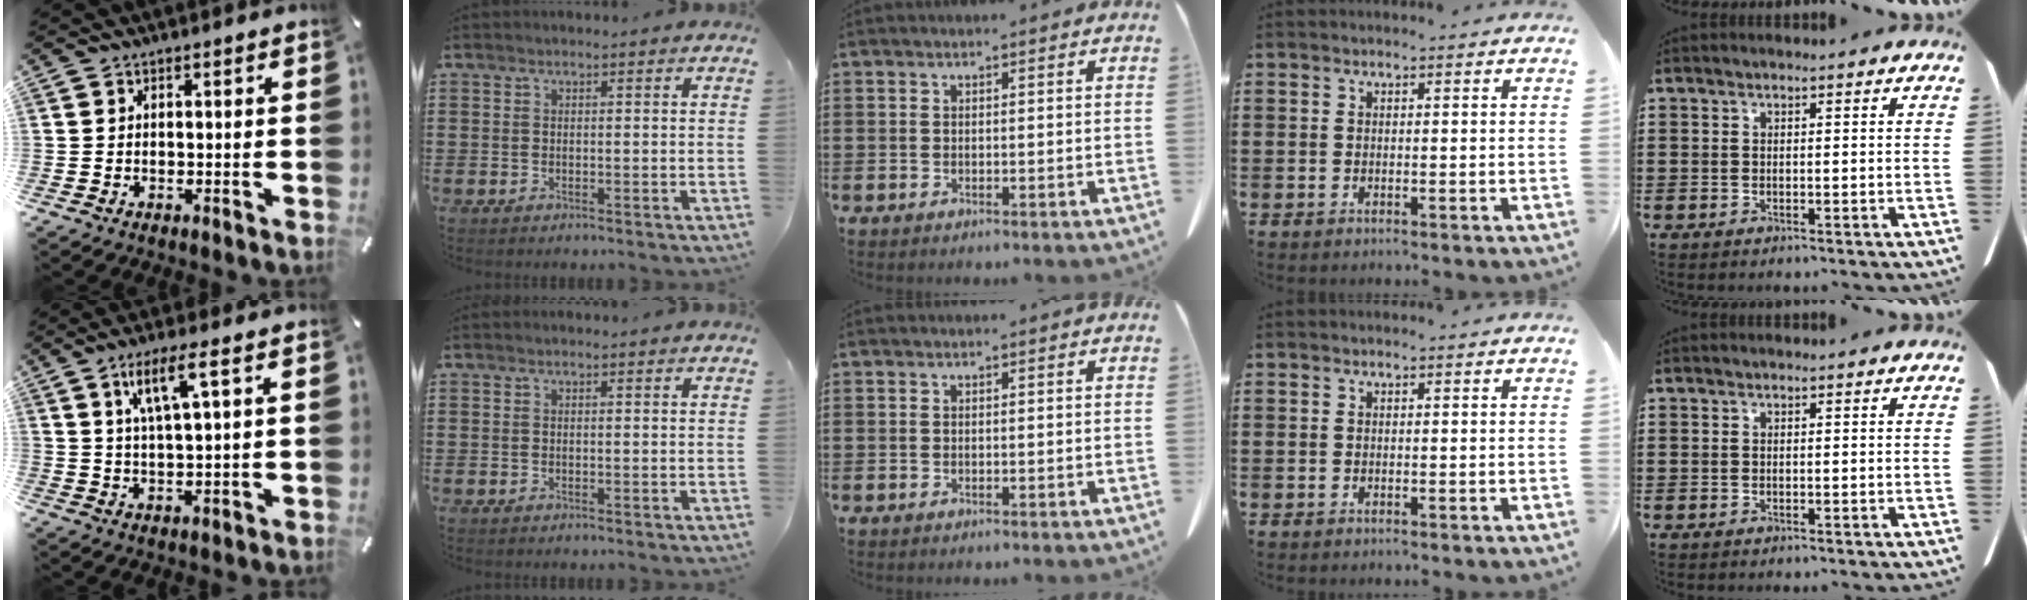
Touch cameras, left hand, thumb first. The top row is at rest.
{"thumb": {"total": 7.8, "force": [3.6, 1.1, 6.9], "torque": [-0.142, 0.005, 0.059]}}